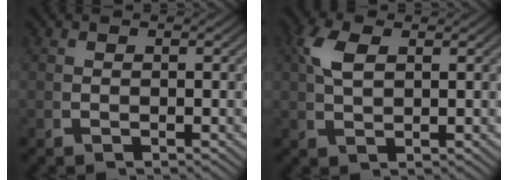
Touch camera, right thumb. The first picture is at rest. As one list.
[{"total": 2.5, "force": [1.7, 0.5, 1.8], "torque": [-0.041, 0.003, 0.040]}]